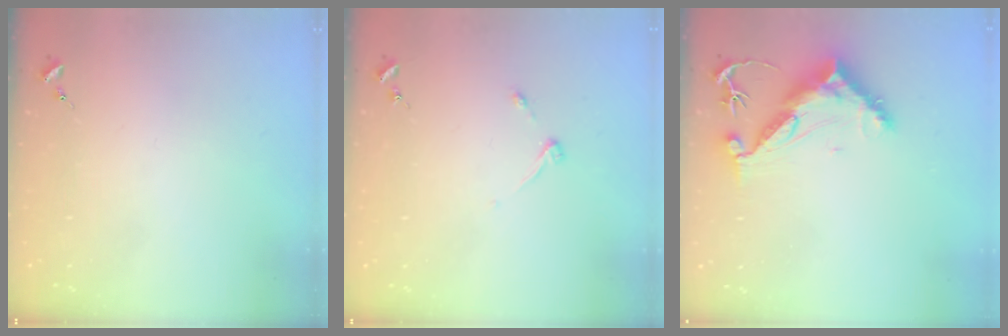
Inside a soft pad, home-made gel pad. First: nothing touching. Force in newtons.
{"total": 3.9, "press": 3.8, "slide": 0.6}
{"total": 11.7, "press": 11.7, "slide": 0.9}